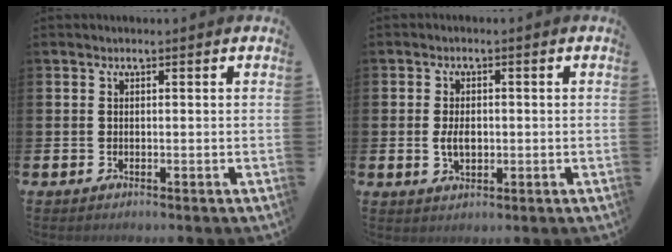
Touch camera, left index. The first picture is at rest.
{"total": 3.2, "force": [-0.1, 2.0, 2.6], "torque": [-0.041, 0.003, -0.005]}